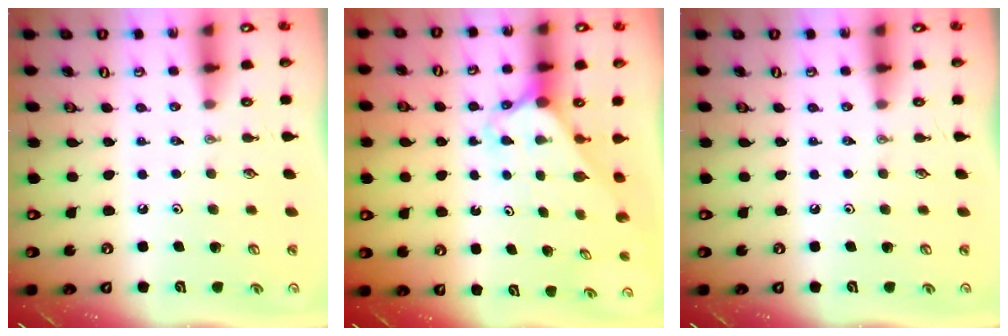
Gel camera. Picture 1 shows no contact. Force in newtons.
{"total": 2.2, "press": 2.2, "slide": 0.1}
{"total": 0.0}